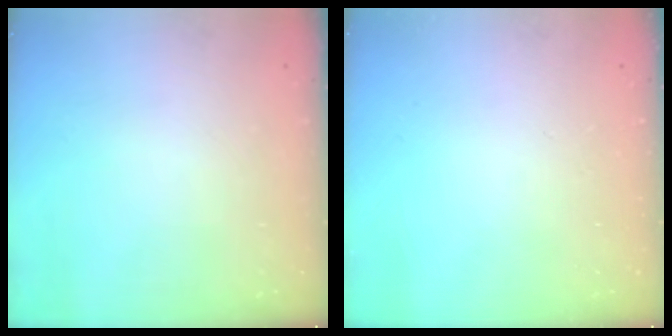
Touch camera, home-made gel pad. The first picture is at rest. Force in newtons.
{"total": 0.0}